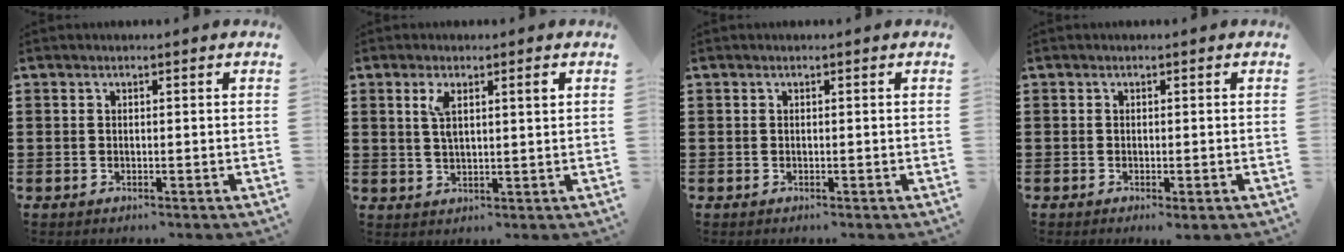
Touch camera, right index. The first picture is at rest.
{"total": 3.9, "force": [1.5, 1.0, 3.5], "torque": [-0.064, 0.003, 0.020]}
{"total": 0.0}
{"total": 0.5, "force": [-0.3, -0.4, 0.3], "torque": [-0.004, -0.006, -0.005]}